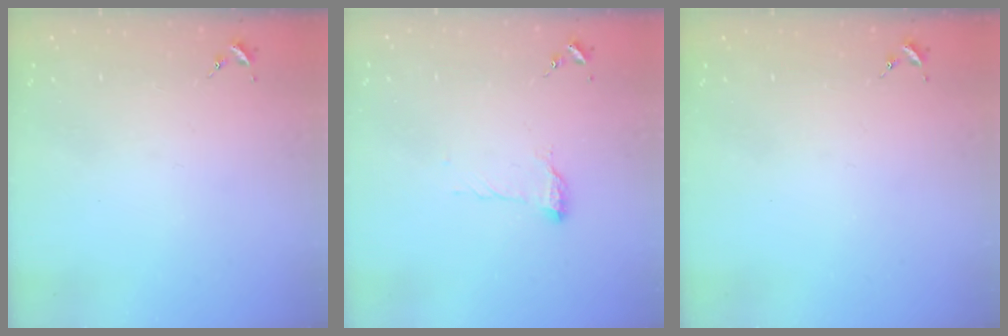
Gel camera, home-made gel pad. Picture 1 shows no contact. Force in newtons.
{"total": 7.1, "press": 7.1, "slide": 0.8}
{"total": 0.0}